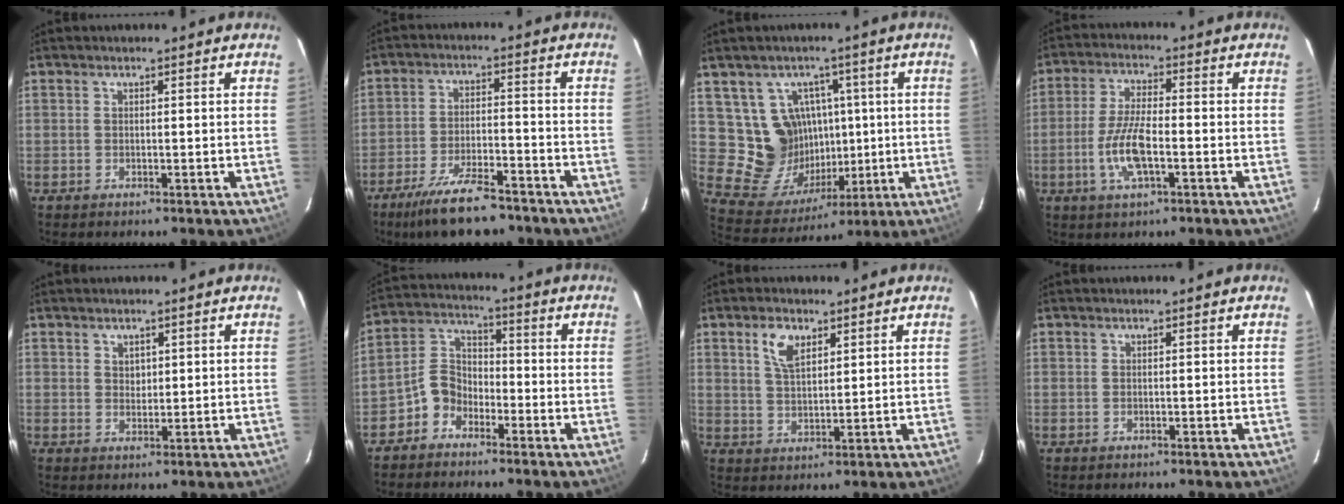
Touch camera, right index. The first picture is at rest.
{"total": 13.2, "force": [-10.4, 3.8, 7.1], "torque": [-0.155, -0.013, -0.174]}
{"total": 12.7, "force": [2.5, 11.9, 3.7], "torque": [-0.090, 0.017, 0.067]}
{"total": 8.4, "force": [-2.8, 2.5, 7.6], "torque": [-0.159, -0.001, -0.055]}
{"total": 1.7, "force": [0.7, 1.5, 0.5], "torque": [-0.004, 0.005, 0.013]}
{"total": 6.5, "force": [-4.3, 4.5, 1.9], "torque": [-0.042, 0.026, -0.092]}
{"total": 5.5, "force": [2.9, 2.8, 3.7], "torque": [-0.070, 0.009, 0.056]}
{"total": 0.0}